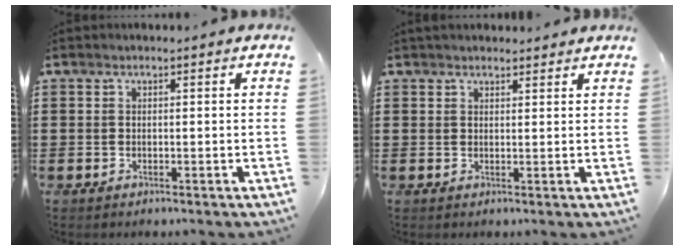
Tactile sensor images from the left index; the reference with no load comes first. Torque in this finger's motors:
{"motor_torque": [0.41, -0.75, 0.52, 0.12]}